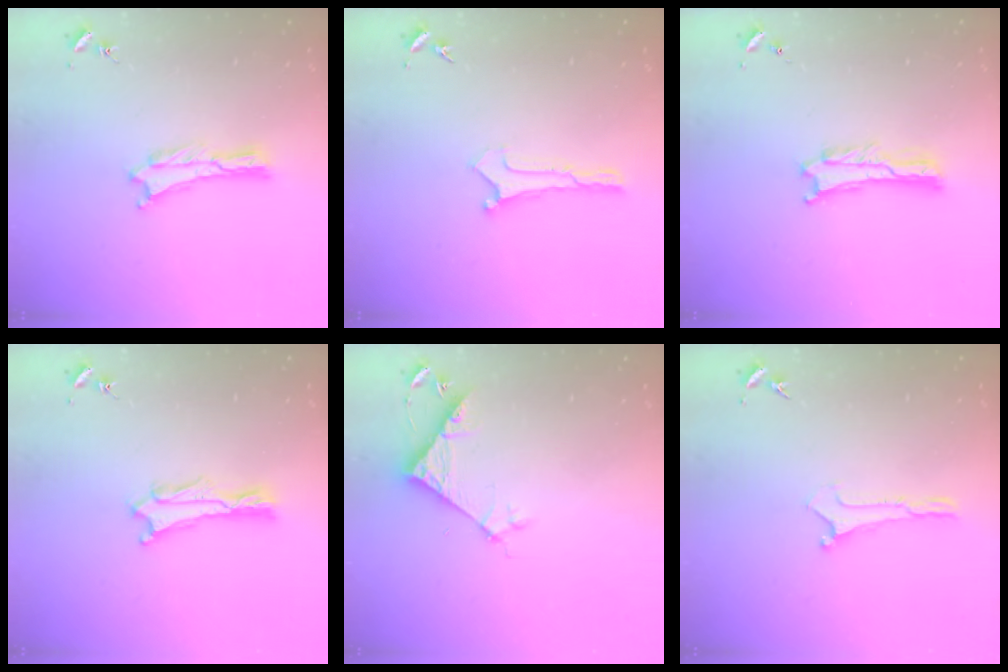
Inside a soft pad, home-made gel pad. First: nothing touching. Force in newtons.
{"total": 0.0}
{"total": 0.8, "press": 0.8, "slide": 0.2}
{"total": 0.9, "press": 0.9, "slide": 0.2}
{"total": 5.8, "press": 5.8, "slide": 0.2}
{"total": 0.0}